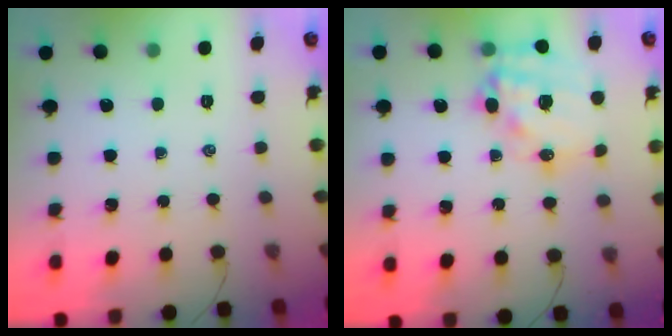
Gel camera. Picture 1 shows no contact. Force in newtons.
{"total": 18.3, "press": 17.8, "slide": 4.1}